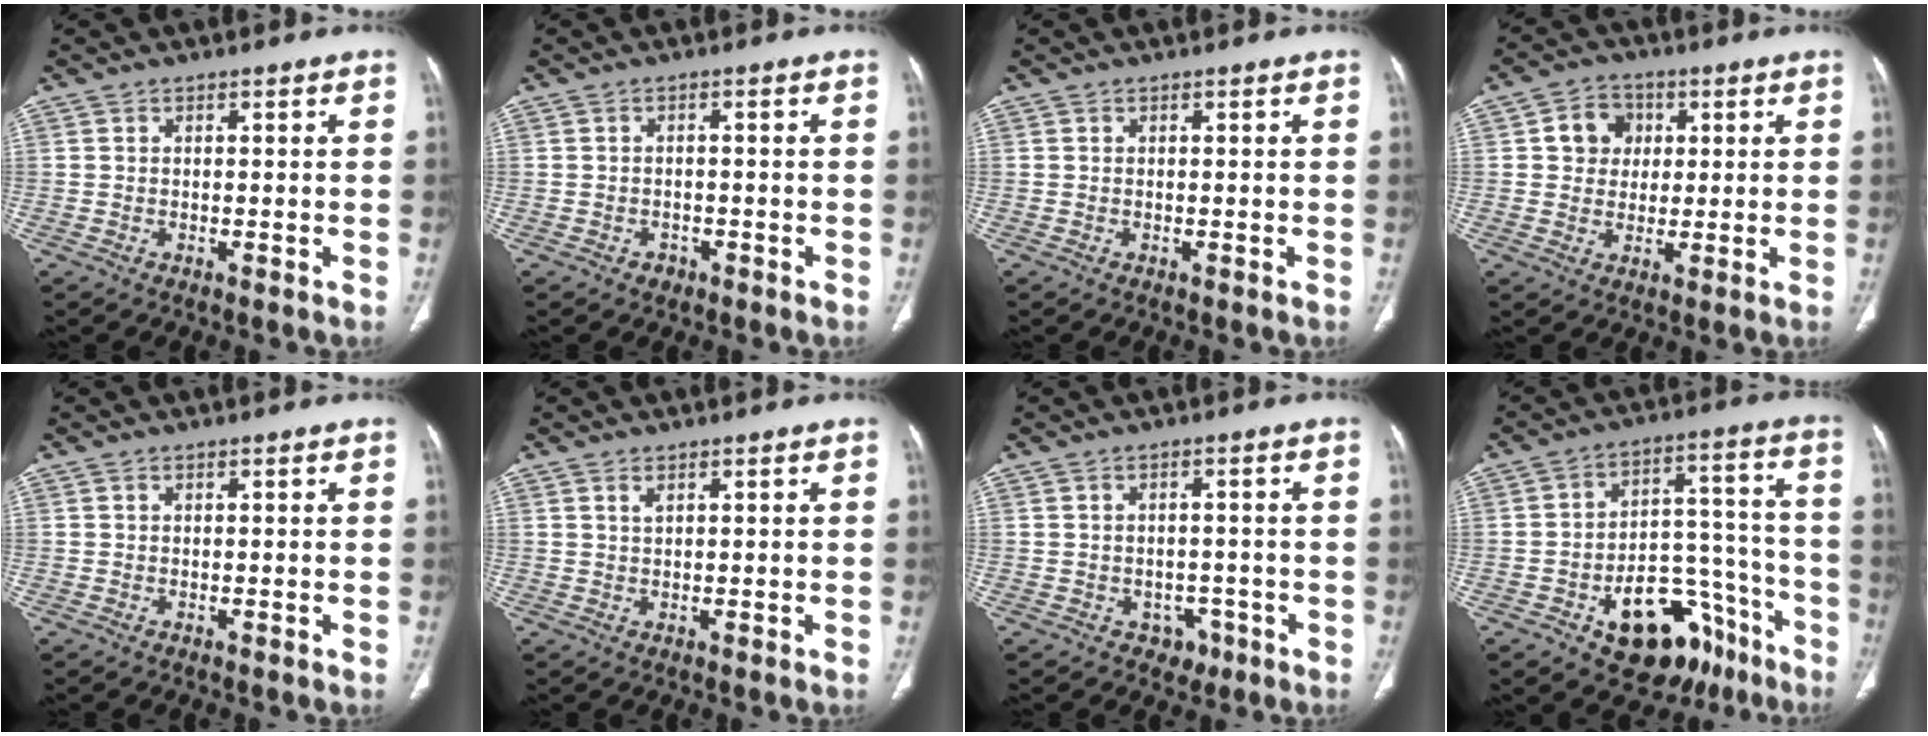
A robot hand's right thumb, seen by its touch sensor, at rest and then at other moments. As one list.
[{"total": 1.8, "force": [-1.0, 1.4, 0.5], "torque": [-0.006, 0.008, -0.012]}, {"total": 0.0}, {"total": 6.8, "force": [1.5, 6.0, 2.9], "torque": [-0.012, 0.001, 0.021]}, {"total": 0.0}, {"total": 1.3, "force": [0.8, 0.5, 0.8], "torque": [-0.017, 0.000, 0.018]}, {"total": 3.5, "force": [-1.6, 2.8, 1.3], "torque": [0.002, 0.012, -0.016]}, {"total": 18.8, "force": [-10.6, 11.0, 10.9], "torque": [-0.096, 0.096, -0.146]}]